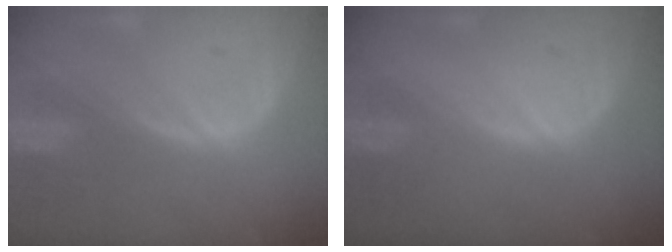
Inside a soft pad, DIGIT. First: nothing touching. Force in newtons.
{"total": 0.0}